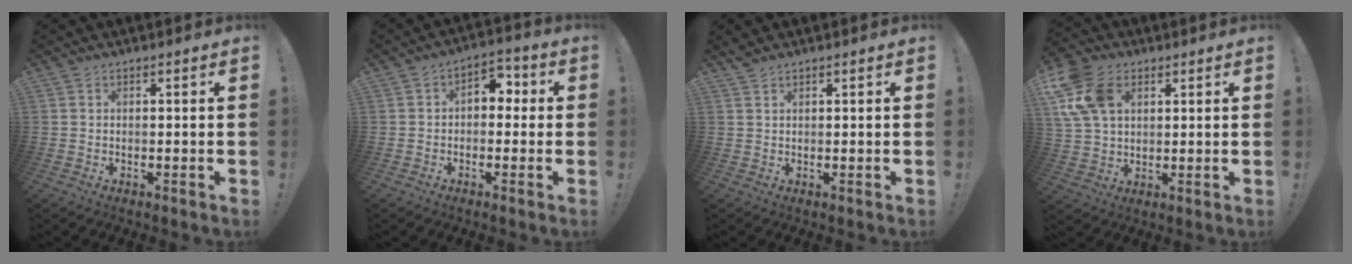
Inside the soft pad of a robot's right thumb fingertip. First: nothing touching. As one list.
[{"total": 5.6, "force": [0.0, 4.4, 3.4], "torque": [-0.038, 0.013, 0.001]}, {"total": 1.4, "force": [1.2, 0.3, 0.7], "torque": [-0.015, 0.001, 0.022]}, {"total": 14.6, "force": [5.3, 10.1, 9.1], "torque": [-0.184, -0.010, 0.105]}]